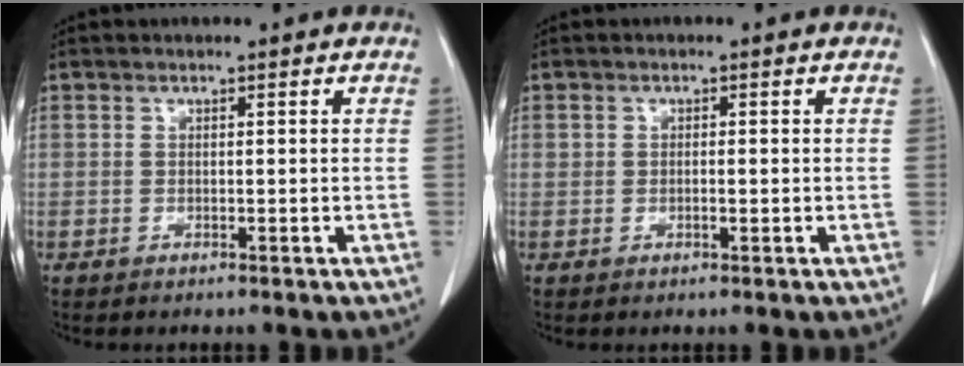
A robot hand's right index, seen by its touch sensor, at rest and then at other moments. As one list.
[{"total": 0.9, "force": [-0.1, 0.5, 0.8], "torque": [-0.016, 0.005, 0.002]}]